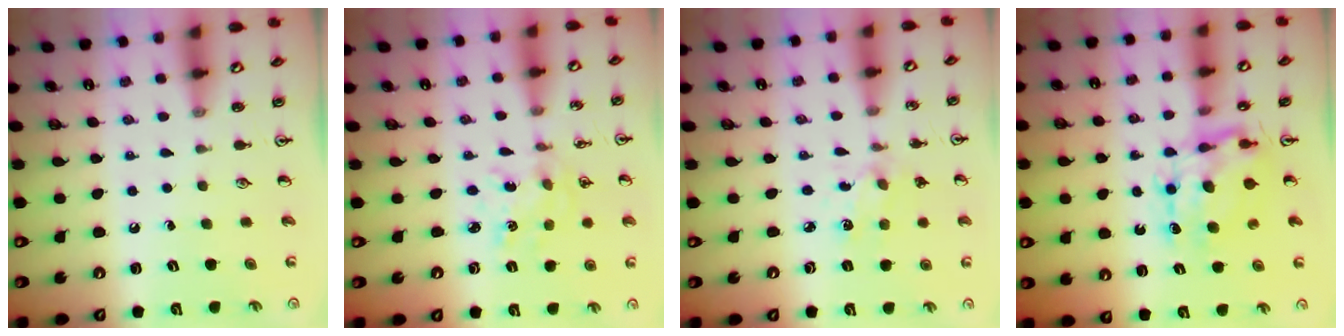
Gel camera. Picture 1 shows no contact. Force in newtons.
{"total": 2.1, "press": 2.1, "slide": 0.1}
{"total": 2.3, "press": 2.2, "slide": 0.5}
{"total": 8.0, "press": 8.0, "slide": 0.6}